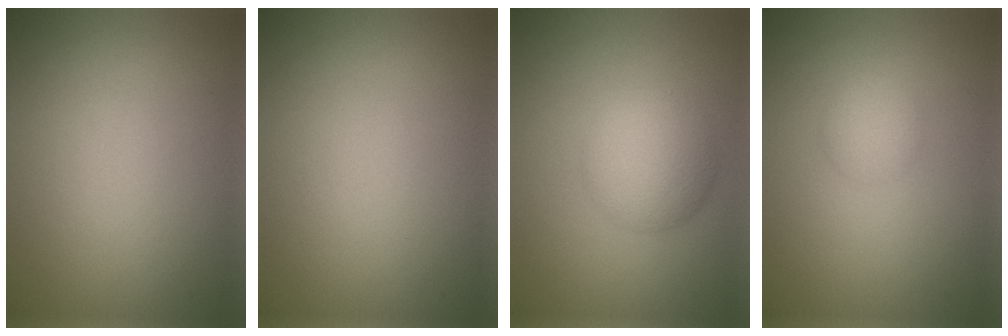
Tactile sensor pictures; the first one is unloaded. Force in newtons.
{"total": 0.0}
{"total": 4.9, "press": 4.8, "slide": 0.0}
{"total": 1.9, "press": 1.9, "slide": 0.0}